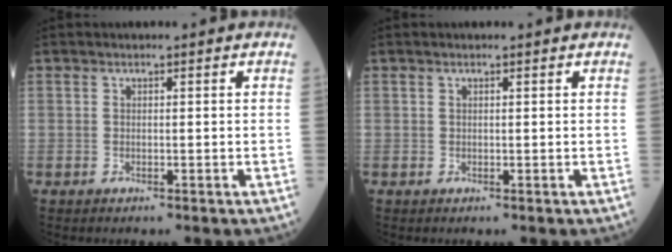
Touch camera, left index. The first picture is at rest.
{"total": 0.0}